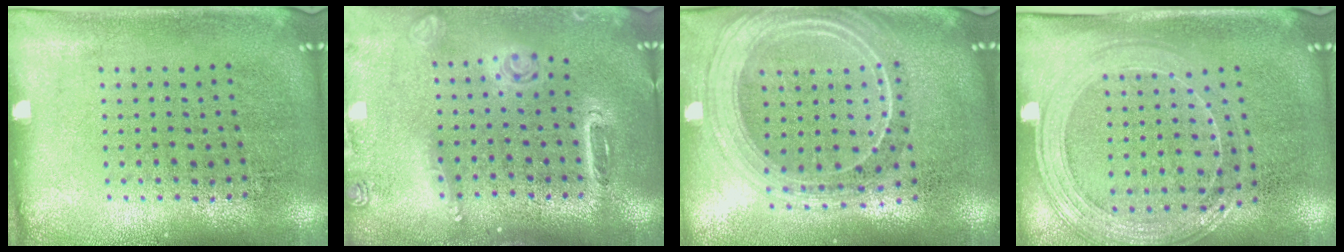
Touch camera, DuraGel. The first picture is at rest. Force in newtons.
{"total": 1.5, "press": 1.5, "slide": 0.2}
{"total": 2.3, "press": 2.0, "slide": 1.2}
{"total": 1.6, "press": 1.5, "slide": 0.4}